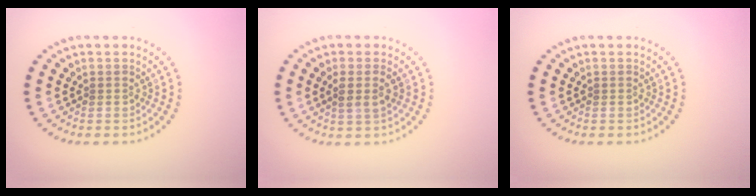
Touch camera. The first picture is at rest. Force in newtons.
{"total": 1.8, "press": 1.5, "slide": 0.9}
{"total": 0.0}